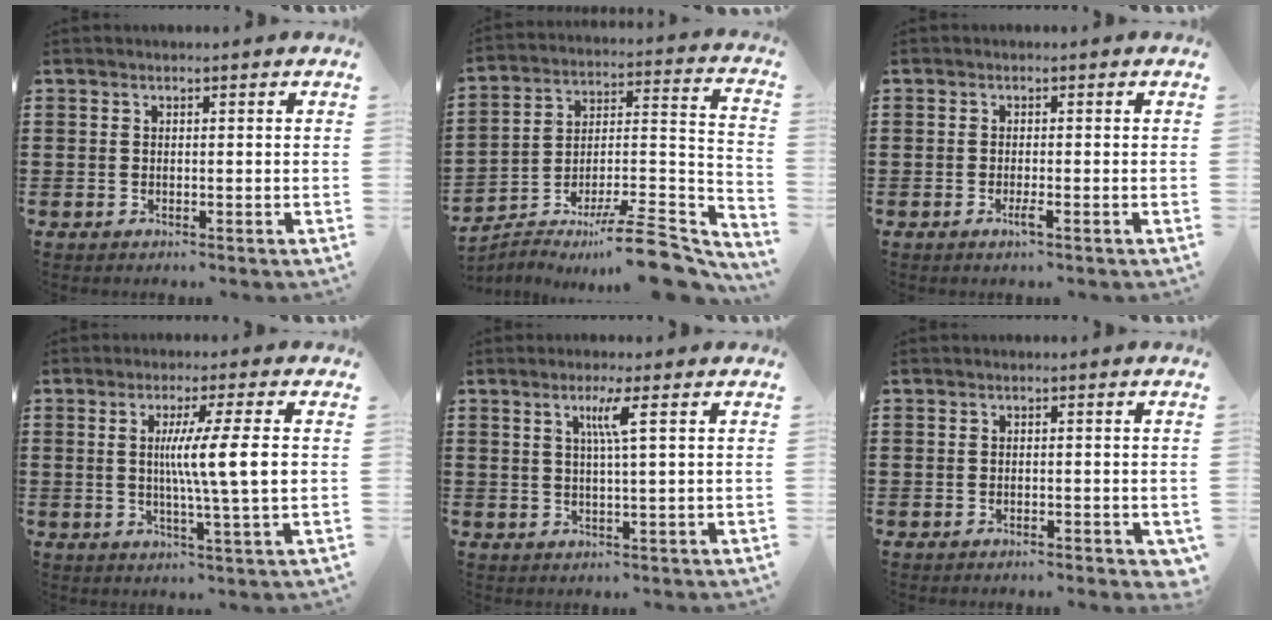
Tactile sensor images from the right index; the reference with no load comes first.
{"total": 10.4, "force": [-8.5, 1.8, 5.8], "torque": [-0.074, 0.028, -0.156]}
{"total": 1.6, "force": [-0.9, 0.1, 1.3], "torque": [-0.028, -0.004, -0.019]}
{"total": 8.3, "force": [0.7, -0.5, 8.3], "torque": [-0.151, -0.006, 0.003]}
{"total": 4.0, "force": [1.4, -0.6, 3.7], "torque": [-0.074, -0.005, 0.018]}
{"total": 0.6, "force": [-0.5, 0.1, 0.3], "torque": [-0.008, -0.004, -0.009]}